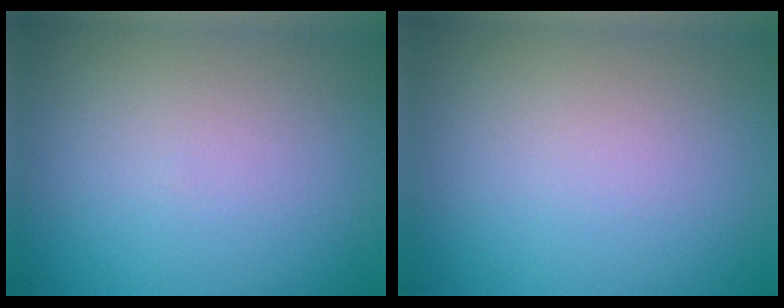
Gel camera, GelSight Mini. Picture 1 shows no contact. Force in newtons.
{"total": 0.0}